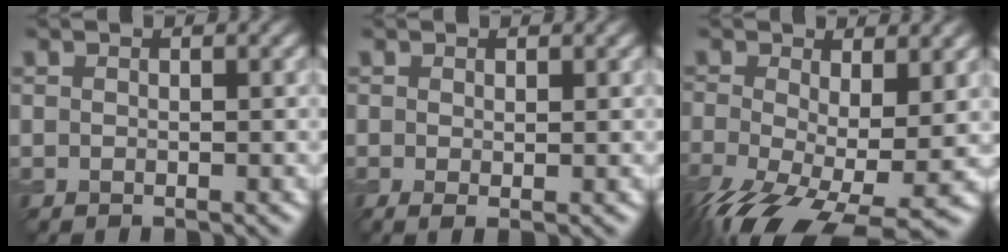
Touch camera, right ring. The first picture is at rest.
{"total": 0.9, "force": [0.1, 0.2, 0.9], "torque": [-0.017, -0.006, 0.001]}
{"total": 11.3, "force": [-4.3, 5.0, 9.2], "torque": [-0.194, -0.051, -0.066]}